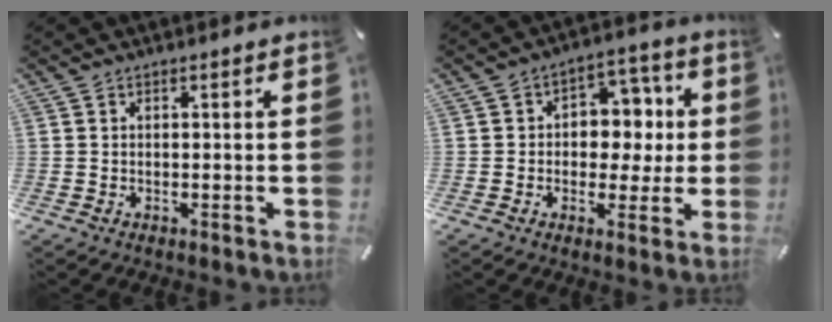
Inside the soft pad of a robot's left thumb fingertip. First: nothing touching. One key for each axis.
{"total": 8.0, "fx": -0.1, "fy": 7.0, "fz": 3.9, "tx": -0.047, "ty": 0.002, "tz": -0.004}